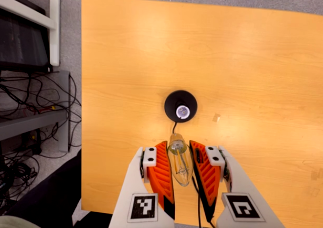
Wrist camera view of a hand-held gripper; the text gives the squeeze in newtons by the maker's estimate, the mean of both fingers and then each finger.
{"total": 17.7, "left": 18.8, "right": 16.6}